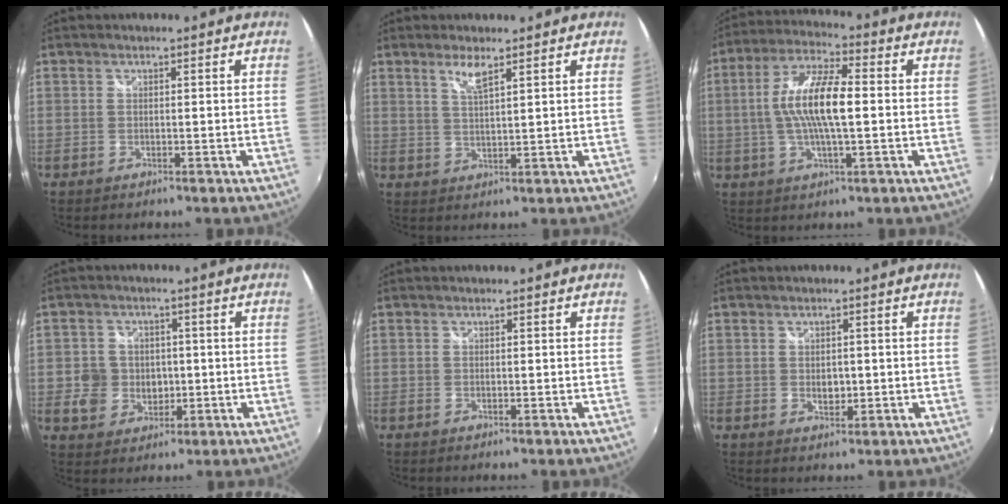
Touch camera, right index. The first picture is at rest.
{"total": 3.5, "force": [2.4, 0.3, 2.5], "torque": [-0.048, -0.002, 0.045]}
{"total": 11.7, "force": [0.0, 2.8, 11.3], "torque": [-0.222, 0.009, -0.003]}
{"total": 6.6, "force": [-0.5, 6.3, 2.0], "torque": [-0.057, 0.013, -0.004]}
{"total": 0.0}
{"total": 2.5, "force": [-0.1, 1.8, 1.7], "torque": [-0.026, -0.002, -0.001]}